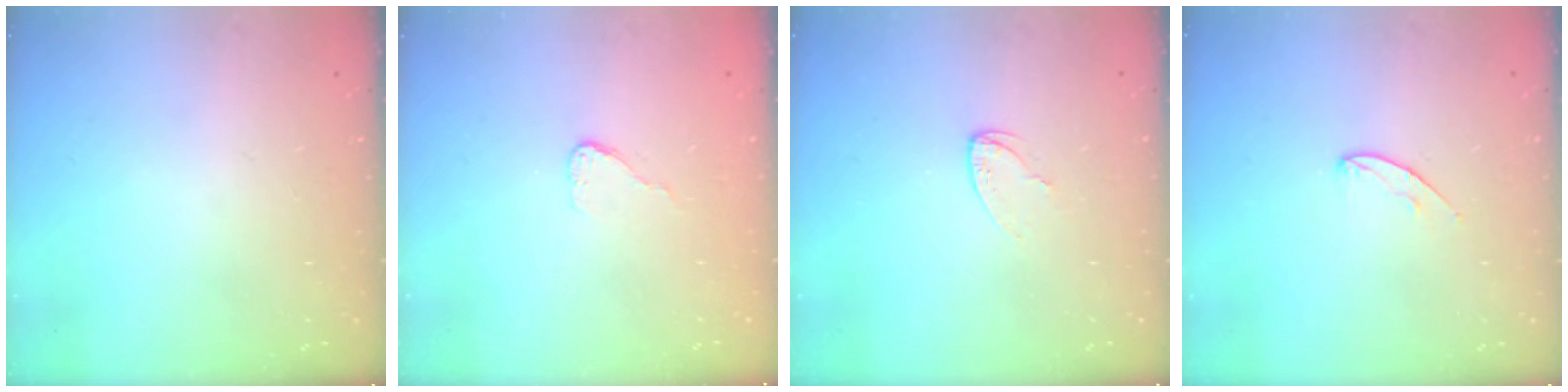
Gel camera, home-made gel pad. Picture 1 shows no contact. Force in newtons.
{"total": 4.4, "press": 4.4, "slide": 0.3}
{"total": 3.9, "press": 3.9, "slide": 0.4}
{"total": 5.3, "press": 5.3, "slide": 0.5}